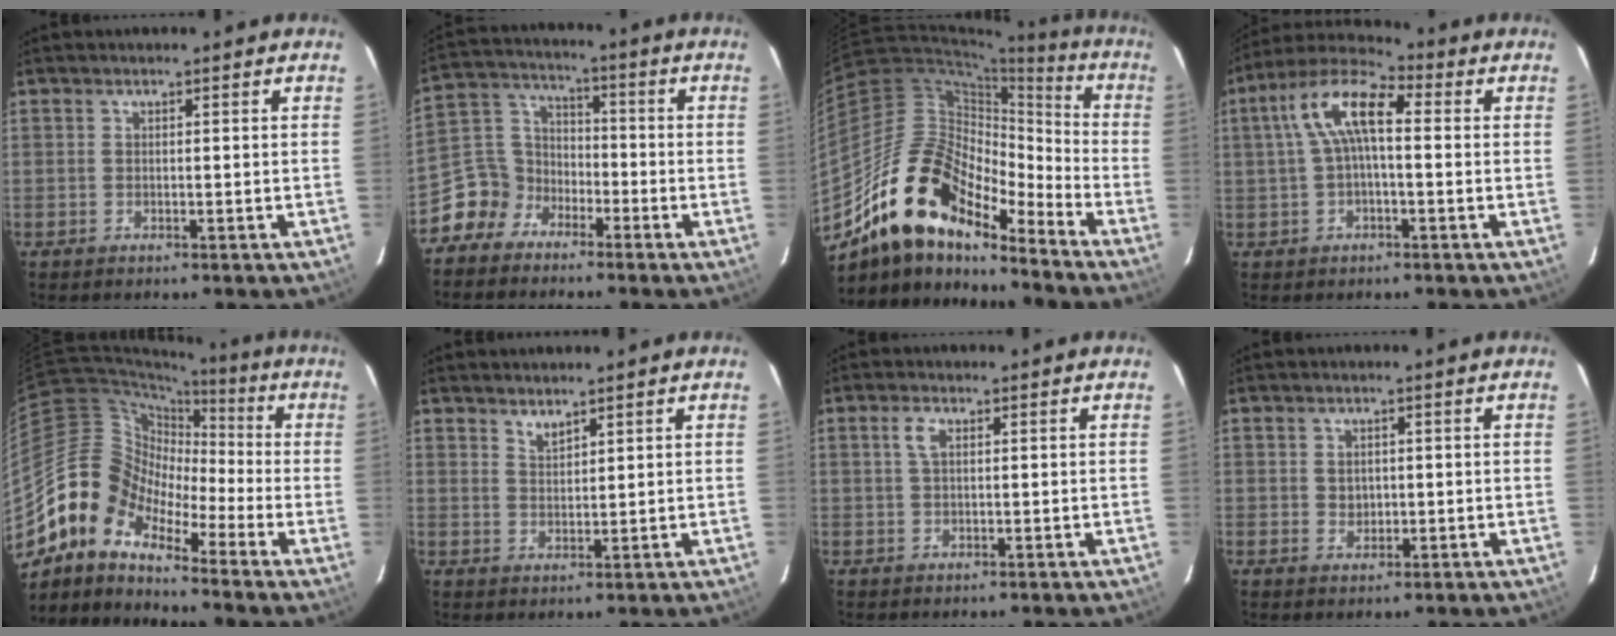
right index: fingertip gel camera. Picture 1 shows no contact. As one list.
[{"total": 8.3, "force": [-5.7, 6.1, 0.6], "torque": [-0.028, 0.042, -0.126]}, {"total": 18.9, "force": [-14.6, 7.4, 9.5], "torque": [-0.166, 0.005, -0.277]}, {"total": 10.8, "force": [1.5, 4.3, 9.8], "torque": [-0.195, 0.032, 0.019]}, {"total": 10.8, "force": [-7.4, 6.6, 4.3], "torque": [-0.075, 0.029, -0.176]}, {"total": 2.5, "force": [2.2, 0.6, 1.0], "torque": [-0.017, 0.000, 0.040]}, {"total": 2.4, "force": [0.8, 1.2, 1.9], "torque": [-0.041, 0.006, 0.015]}, {"total": 2.2, "force": [0.3, 2.0, 1.0], "torque": [-0.014, 0.004, 0.008]}]